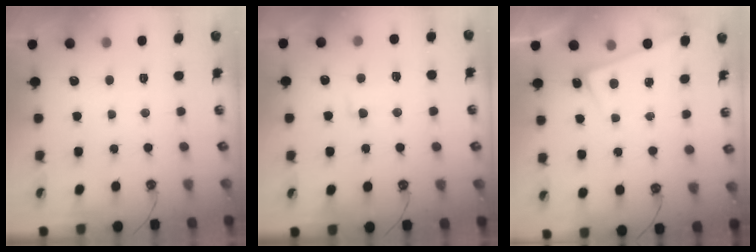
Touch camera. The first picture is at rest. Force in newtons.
{"total": 1.2, "press": 0.2, "slide": 1.1}
{"total": 2.8, "press": 2.7, "slide": 0.4}